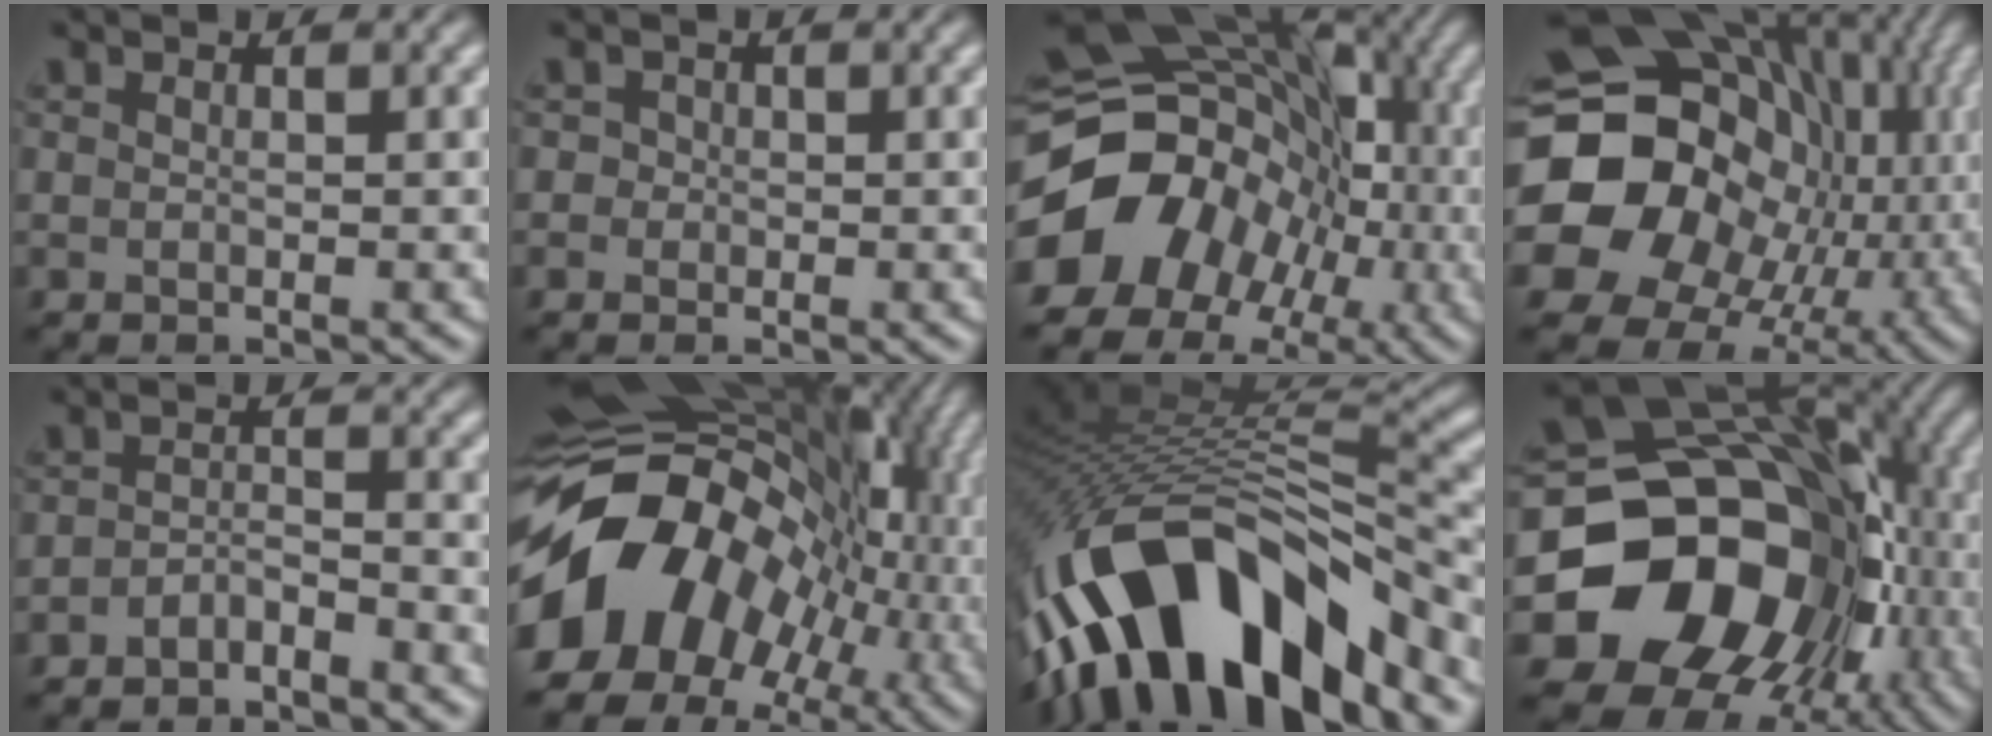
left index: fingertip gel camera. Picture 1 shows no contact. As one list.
[{"total": 0.6, "force": [-0.2, 0.4, -0.4], "torque": [0.010, -0.003, 0.002]}, {"total": 13.2, "force": [-3.5, 10.9, 6.6], "torque": [-0.135, -0.010, -0.060]}, {"total": 21.7, "force": [-0.1, 19.3, 9.8], "torque": [-0.195, 0.002, -0.011]}, {"total": 2.1, "force": [-2.0, 0.2, 0.6], "torque": [-0.015, 0.003, -0.036]}, {"total": 15.0, "force": [-2.5, 11.3, 9.5], "torque": [-0.159, 0.010, -0.056]}, {"total": 14.3, "force": [-8.9, 6.0, 9.5], "torque": [-0.164, 0.017, -0.145]}, {"total": 17.7, "force": [-4.3, 14.2, 9.8], "torque": [-0.165, -0.029, -0.055]}]